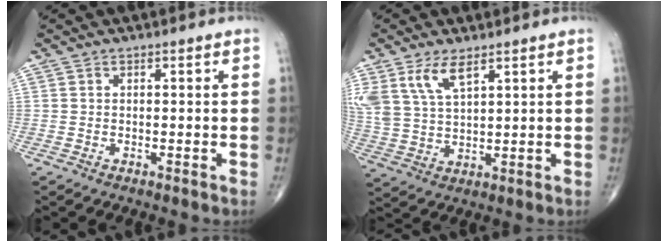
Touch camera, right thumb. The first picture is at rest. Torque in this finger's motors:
{"motor_torque": [0.14, 0.27, 1.03, 0.79, 0.20]}